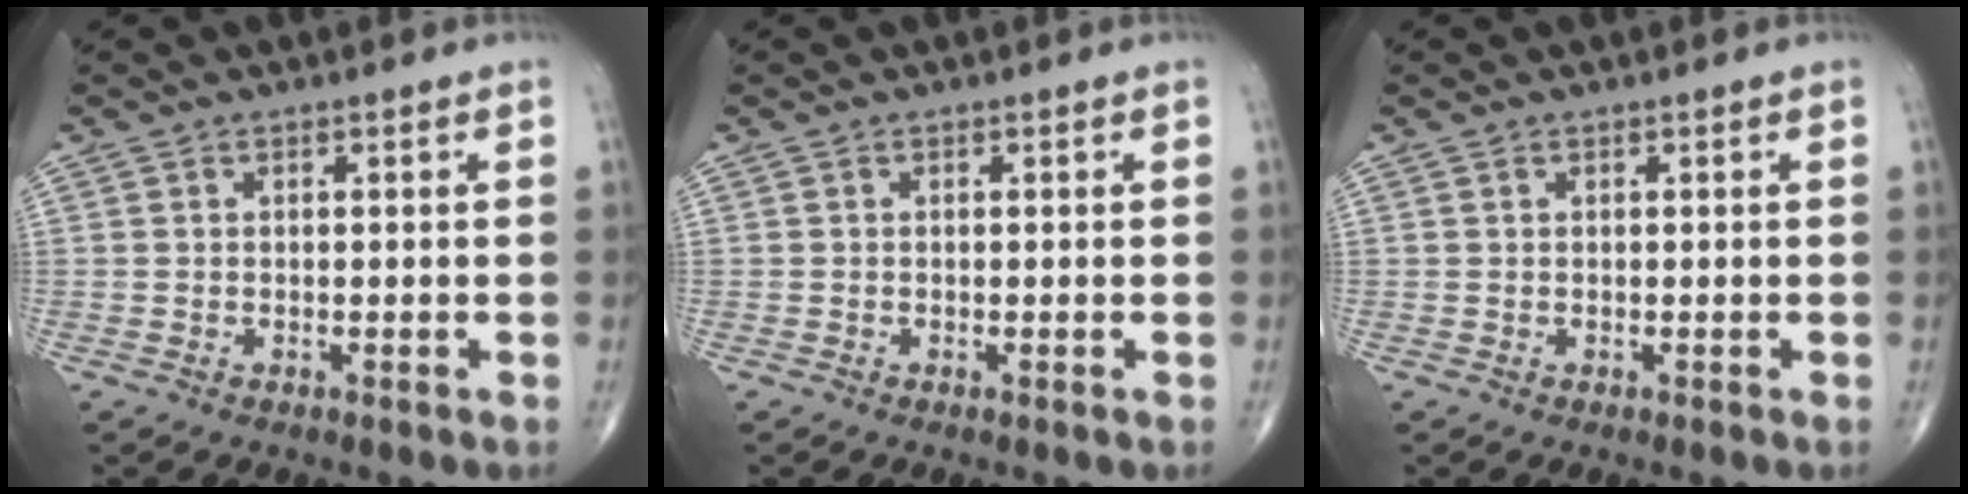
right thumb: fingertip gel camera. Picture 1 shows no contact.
{"total": 0.0}
{"total": 0.0}